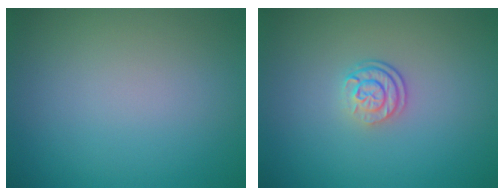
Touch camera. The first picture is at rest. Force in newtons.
{"total": 2.6, "press": 1.9, "slide": 1.8}